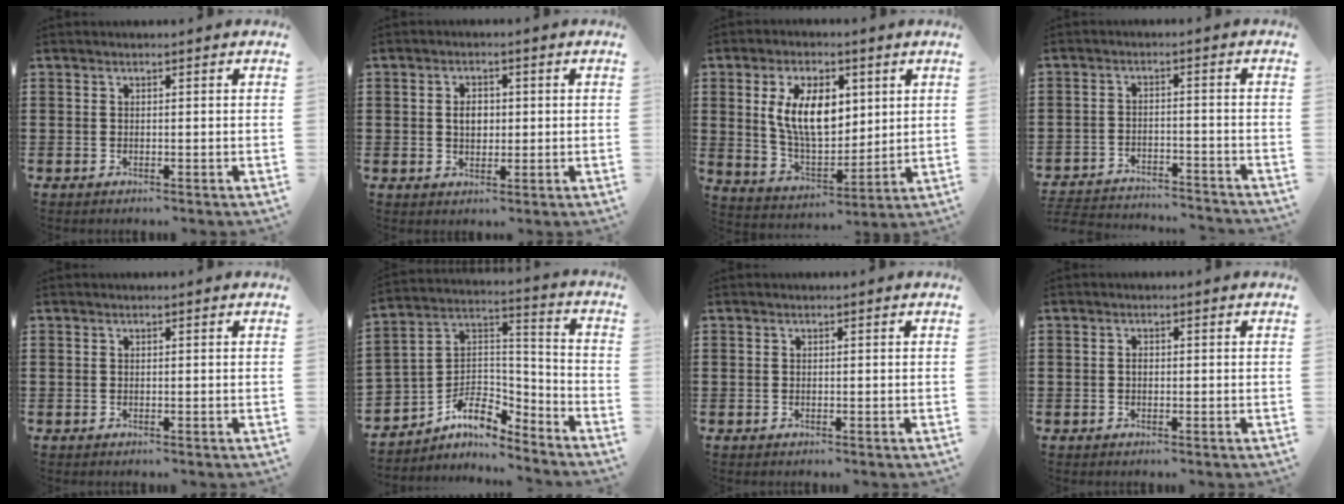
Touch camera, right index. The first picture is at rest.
{"total": 3.0, "force": [0.2, 2.1, 2.2], "torque": [-0.040, 0.005, 0.000]}
{"total": 10.2, "force": [2.7, 5.6, 8.1], "torque": [-0.172, 0.007, 0.047]}
{"total": 3.8, "force": [-3.8, 0.1, 0.4], "torque": [-0.020, -0.002, -0.082]}
{"total": 0.0}
{"total": 7.5, "force": [-5.6, 3.8, 3.2], "torque": [-0.080, -0.007, -0.111]}
{"total": 0.0}
{"total": 0.9, "force": [-0.1, 0.5, 0.7], "torque": [-0.016, 0.000, -0.002]}